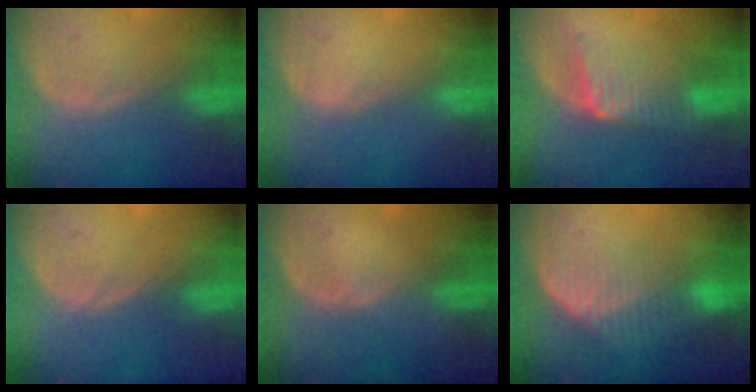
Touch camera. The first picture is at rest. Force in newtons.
{"total": 0.0}
{"total": 6.8, "press": 5.9, "slide": 3.3}
{"total": 0.0}
{"total": 1.1, "press": 0.8, "slide": 0.8}
{"total": 7.3, "press": 6.3, "slide": 3.8}